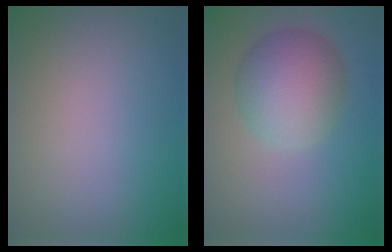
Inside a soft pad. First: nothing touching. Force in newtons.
{"total": 6.2, "press": 6.2, "slide": 0.3}